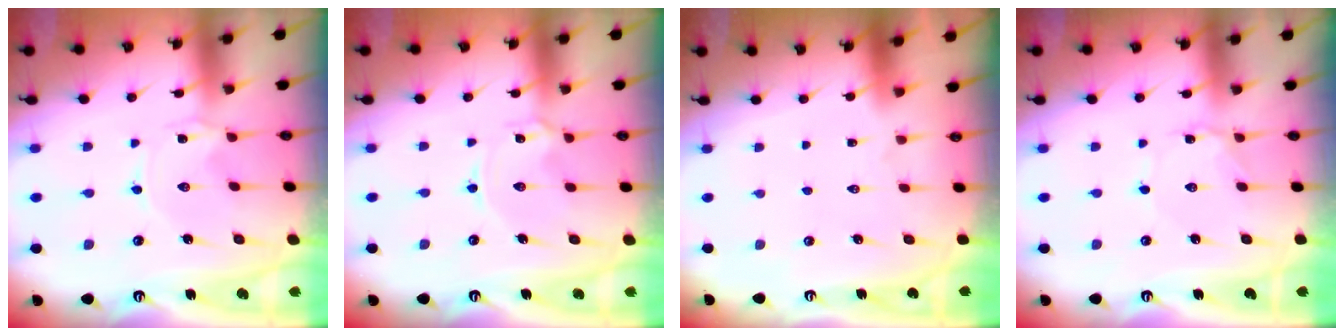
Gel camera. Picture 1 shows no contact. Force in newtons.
{"total": 2.4, "press": 2.4, "slide": 0.4}
{"total": 1.6, "press": 1.6, "slide": 0.1}
{"total": 2.3, "press": 2.3, "slide": 0.3}